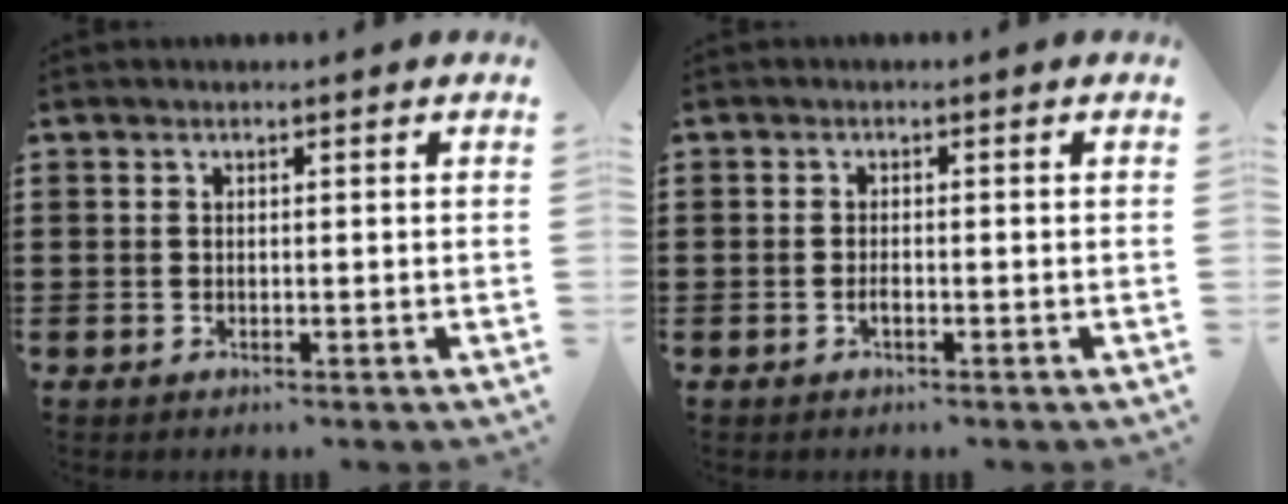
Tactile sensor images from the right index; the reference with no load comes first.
{"total": 1.0, "force": [-0.6, 0.3, 0.8], "torque": [-0.015, -0.002, -0.010]}